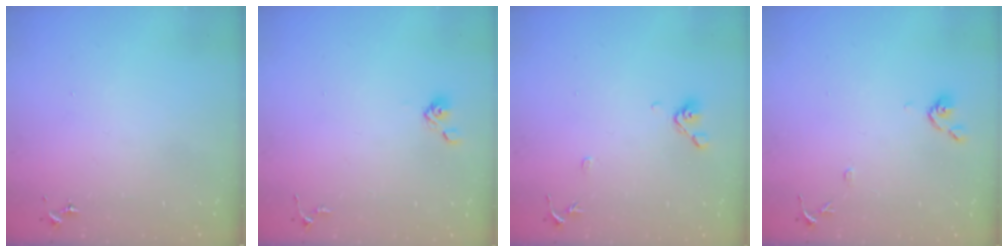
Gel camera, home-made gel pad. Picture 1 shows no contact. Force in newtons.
{"total": 3.9, "press": 3.6, "slide": 1.5}
{"total": 8.9, "press": 8.7, "slide": 1.9}
{"total": 8.6, "press": 8.6, "slide": 0.7}